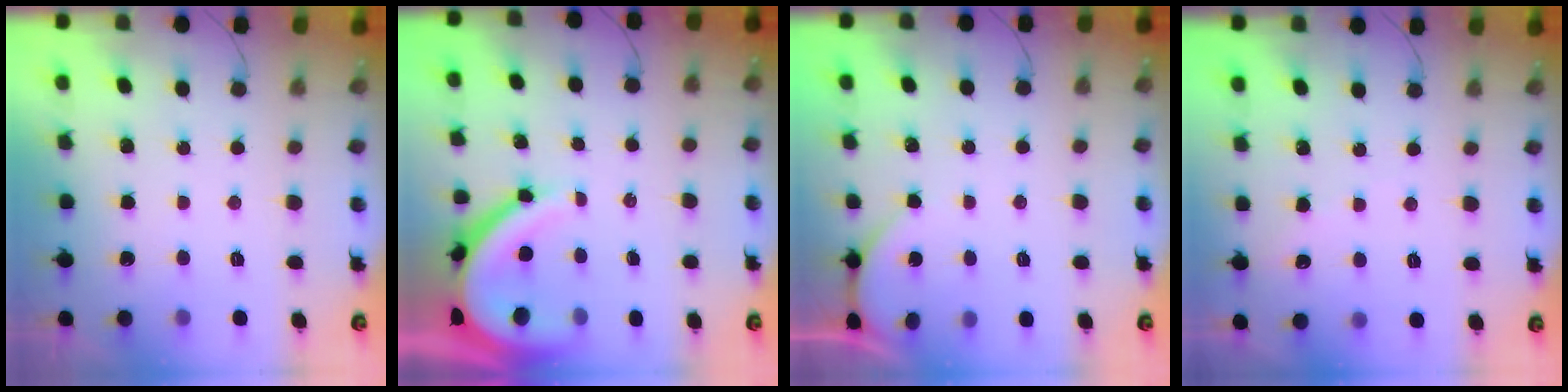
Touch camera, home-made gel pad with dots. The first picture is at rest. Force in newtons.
{"total": 10.9, "press": 10.9, "slide": 1.1}
{"total": 1.3, "press": 1.3, "slide": 0.3}
{"total": 2.7, "press": 2.6, "slide": 0.5}